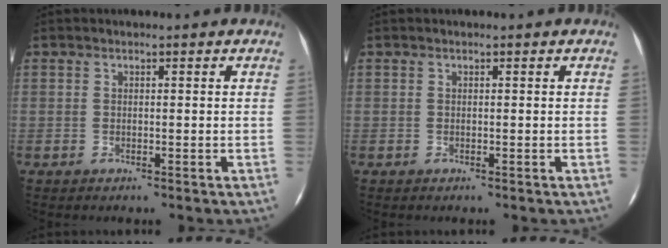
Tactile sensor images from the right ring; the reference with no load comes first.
{"total": 0.0}